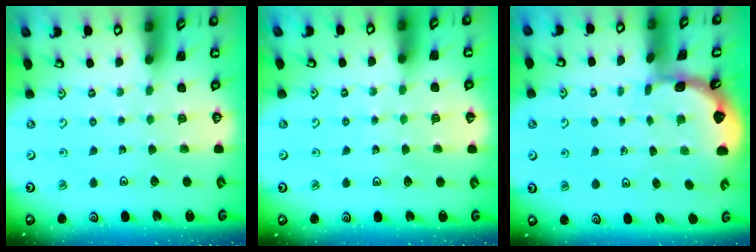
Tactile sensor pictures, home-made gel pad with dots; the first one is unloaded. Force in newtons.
{"total": 2.1, "press": 2.1, "slide": 0.2}
{"total": 1.5, "press": 1.5, "slide": 0.1}